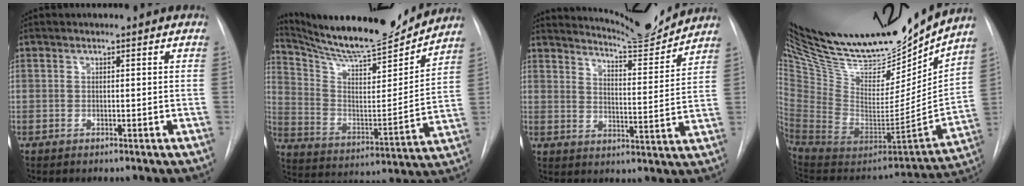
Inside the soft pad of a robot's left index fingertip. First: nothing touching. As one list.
[{"total": 19.5, "force": [18.5, 1.3, 6.0], "torque": [-0.120, -0.038, 0.293]}, {"total": 10.1, "force": [10.0, -0.7, 1.1], "torque": [-0.026, -0.027, 0.147]}, {"total": 33.8, "force": [29.2, 7.9, 15.1], "torque": [-0.301, -0.054, 0.472]}]